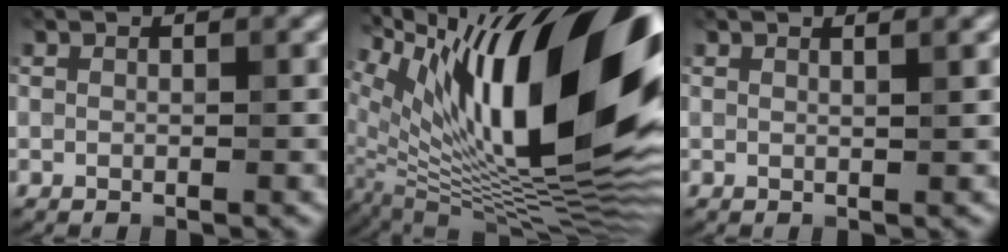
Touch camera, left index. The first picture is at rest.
{"total": 19.7, "force": [6.8, 6.6, 17.3], "torque": [-0.269, 0.029, 0.110]}
{"total": 1.3, "force": [0.8, 0.5, 0.9], "torque": [-0.002, 0.001, 0.003]}